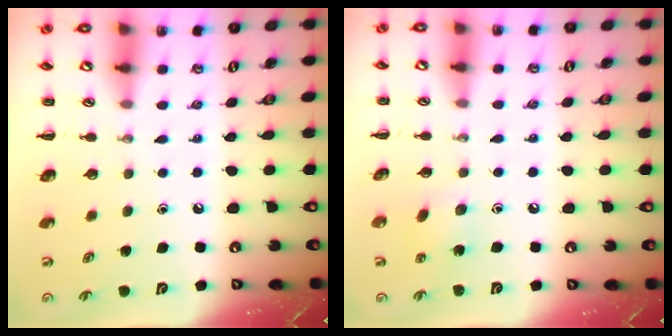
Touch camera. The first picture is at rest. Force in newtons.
{"total": 4.1, "press": 4.0, "slide": 0.9}